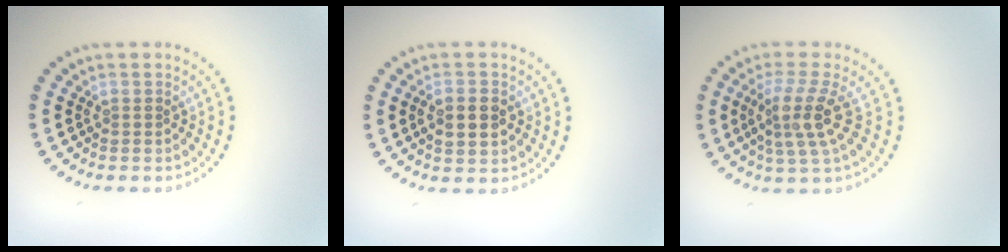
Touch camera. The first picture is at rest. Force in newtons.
{"total": 2.9, "press": 2.9, "slide": 0.1}
{"total": 3.7, "press": 2.8, "slide": 2.5}